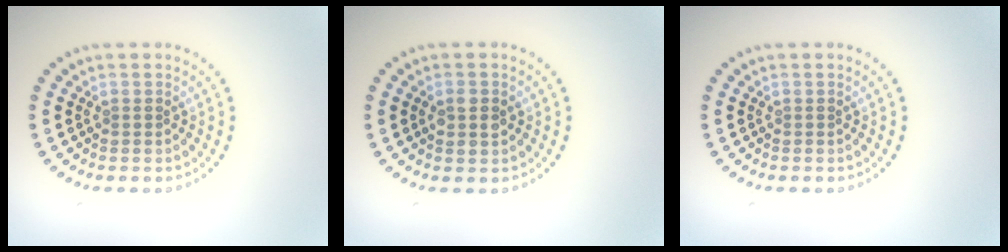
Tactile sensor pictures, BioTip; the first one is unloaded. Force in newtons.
{"total": 2.1, "press": 2.1, "slide": 0.2}
{"total": 0.0}